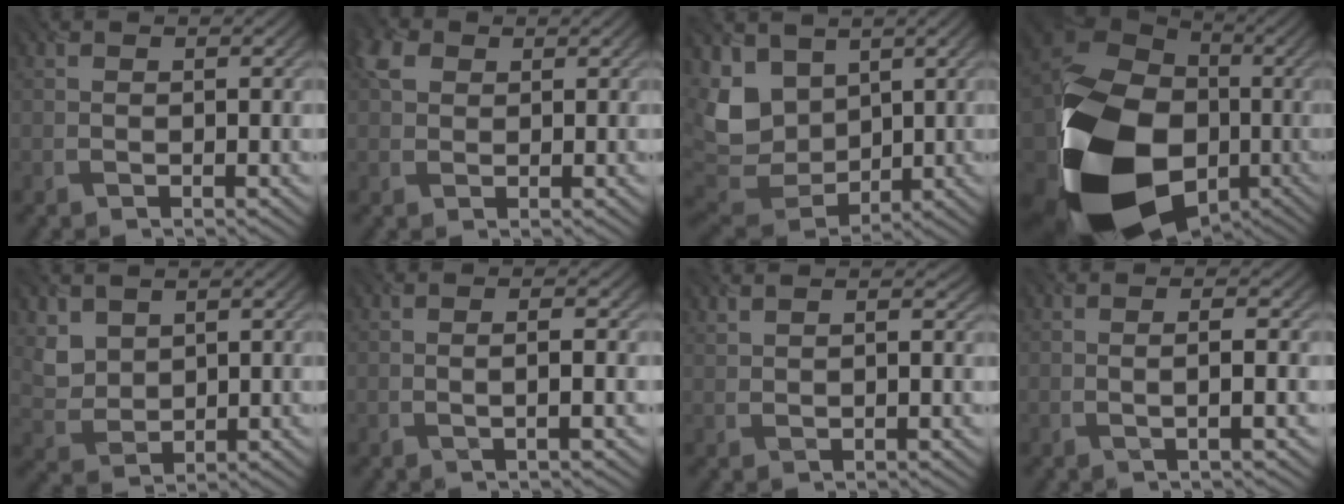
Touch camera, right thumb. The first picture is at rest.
{"total": 3.0, "force": [1.2, 2.3, 1.5], "torque": [-0.039, 0.007, 0.018]}
{"total": 11.0, "force": [3.3, 8.2, 6.5], "torque": [-0.193, -0.010, 0.072]}
{"total": 21.3, "force": [-6.9, 15.9, 12.4], "torque": [-0.298, -0.043, -0.118]}
{"total": 4.3, "force": [2.5, 2.9, 1.9], "torque": [-0.057, -0.010, 0.056]}
{"total": 1.9, "force": [0.0, 0.2, 1.9], "torque": [-0.037, 0.002, -0.006]}
{"total": 1.8, "force": [1.5, 0.3, 1.0], "torque": [-0.024, 0.001, 0.029]}
{"total": 2.3, "force": [0.0, 0.3, 2.3], "torque": [-0.041, 0.004, -0.007]}